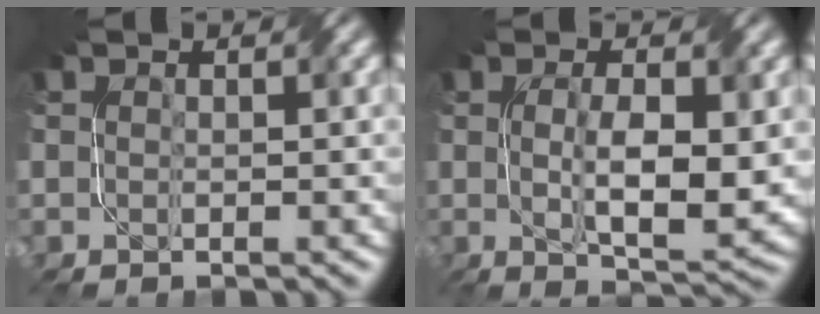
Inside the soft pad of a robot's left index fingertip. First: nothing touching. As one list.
[{"total": 6.2, "force": [-0.1, 1.8, 5.9], "torque": [-0.099, -0.008, 0.005]}]